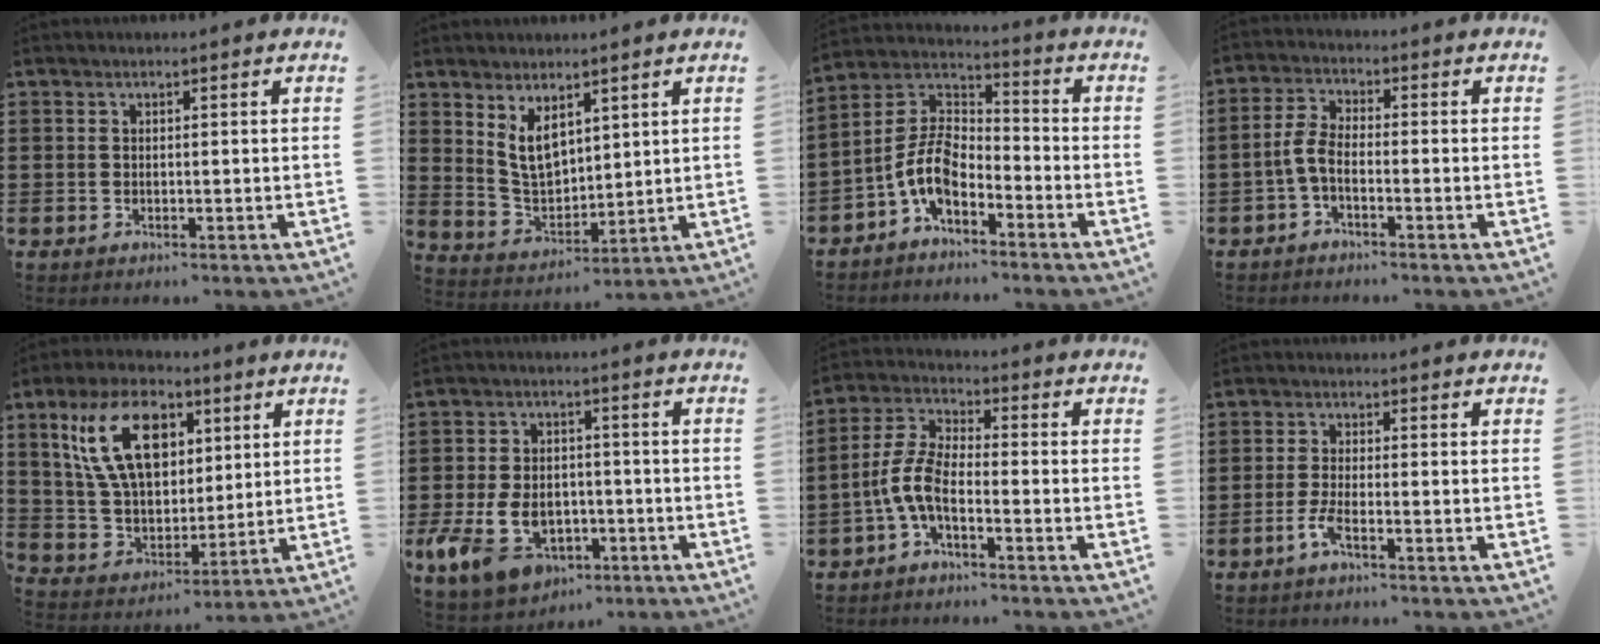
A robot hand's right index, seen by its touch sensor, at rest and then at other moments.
{"total": 6.8, "force": [3.4, 4.0, 4.4], "torque": [-0.098, -0.006, 0.060]}
{"total": 7.9, "force": [-4.0, 3.7, 5.7], "torque": [-0.146, -0.014, -0.087]}
{"total": 4.5, "force": [-1.7, 1.7, 3.8], "torque": [-0.097, -0.003, -0.040]}
{"total": 13.9, "force": [5.4, 8.2, 9.9], "torque": [-0.217, 0.015, 0.095]}
{"total": 9.9, "force": [-3.7, 6.8, 6.1], "torque": [-0.161, 0.007, -0.070]}
{"total": 6.6, "force": [-2.9, 2.5, 5.4], "torque": [-0.145, -0.008, -0.065]}
{"total": 3.2, "force": [-1.9, 0.5, 2.5], "torque": [-0.065, -0.008, -0.040]}